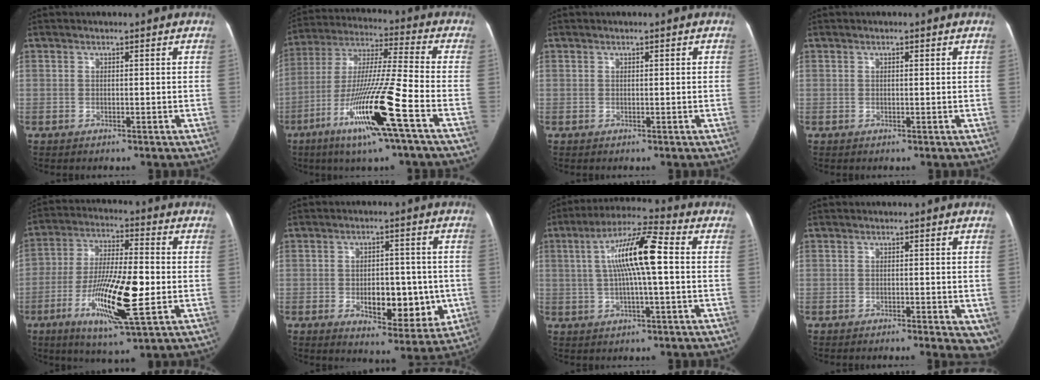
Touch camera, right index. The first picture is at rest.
{"total": 17.2, "force": [-7.6, -0.9, 15.4], "torque": [-0.313, -0.028, -0.146]}
{"total": 0.0}
{"total": 0.5, "force": [0.2, 0.1, 0.5], "torque": [-0.010, 0.000, 0.003]}
{"total": 15.4, "force": [-3.9, 2.8, 14.7], "torque": [-0.275, -0.015, -0.068]}
{"total": 10.3, "force": [-1.8, 5.2, 8.7], "torque": [-0.103, 0.002, -0.016]}
{"total": 11.6, "force": [1.1, 1.1, 11.5], "torque": [-0.214, 0.022, 0.015]}
{"total": 6.2, "force": [-3.7, 2.0, 4.6], "torque": [-0.040, -0.008, -0.052]}